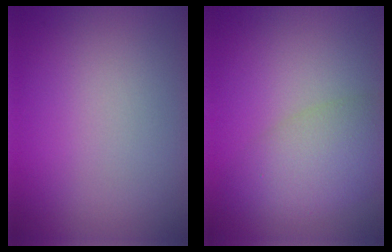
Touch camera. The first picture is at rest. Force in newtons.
{"total": 5.0, "press": 5.0, "slide": 0.3}